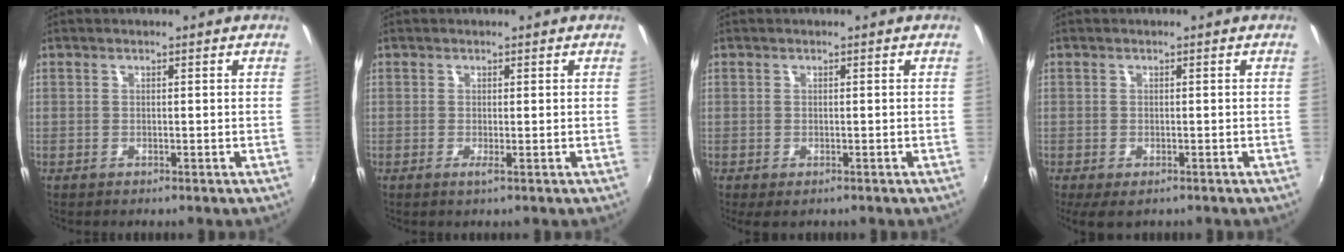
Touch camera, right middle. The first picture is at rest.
{"total": 0.7, "force": [-0.1, -0.2, 0.7], "torque": [-0.014, -0.005, -0.004]}
{"total": 1.5, "force": [-0.8, 0.8, 1.0], "torque": [-0.020, -0.008, -0.011]}
{"total": 4.0, "force": [-2.5, 1.8, 2.6], "torque": [-0.049, -0.022, -0.035]}